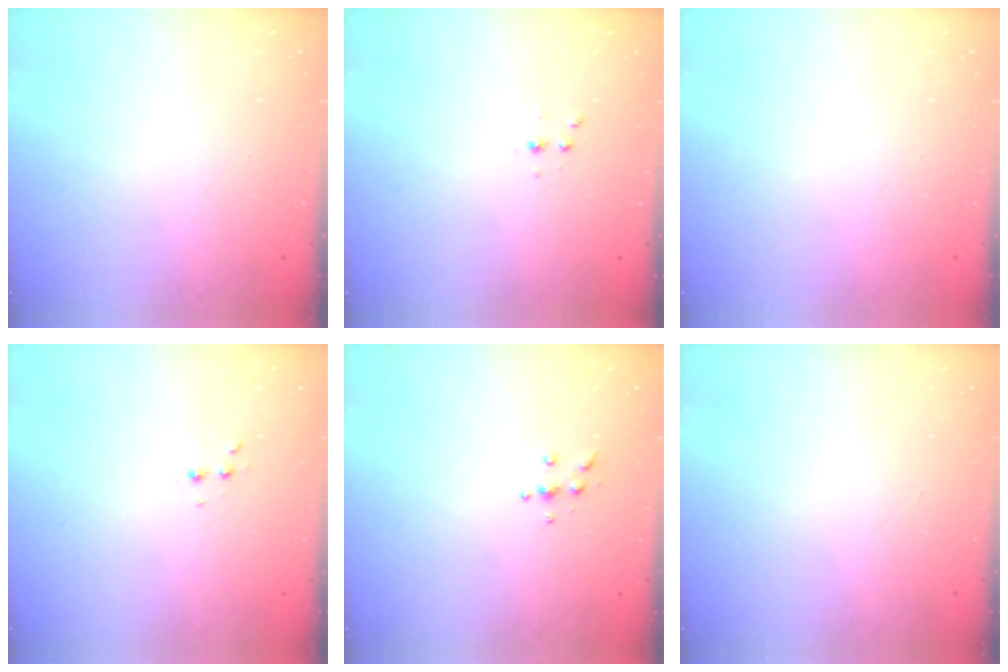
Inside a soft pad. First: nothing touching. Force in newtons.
{"total": 2.3, "press": 2.3, "slide": 0.3}
{"total": 0.6, "press": 0.0, "slide": 0.6}
{"total": 2.6, "press": 2.5, "slide": 0.8}
{"total": 5.3, "press": 5.3, "slide": 0.5}
{"total": 0.0}